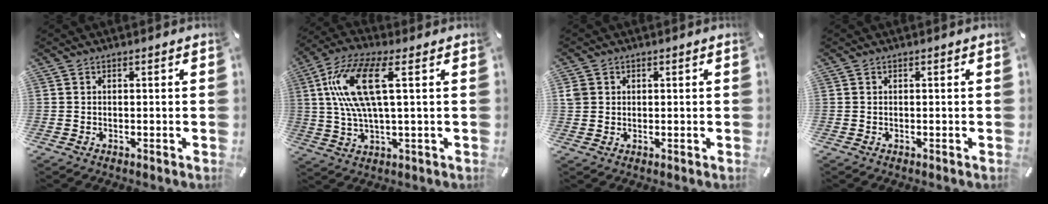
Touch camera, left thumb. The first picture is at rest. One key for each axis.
{"total": 14.5, "fx": 3.6, "fy": 4.9, "fz": 13.2, "tx": -0.284, "ty": -0.006, "tz": 0.054}
{"total": 2.3, "fx": 0.8, "fy": 2.2, "fz": 0.4, "tx": -0.009, "ty": 0.003, "tz": 0.015}
{"total": 0.0}